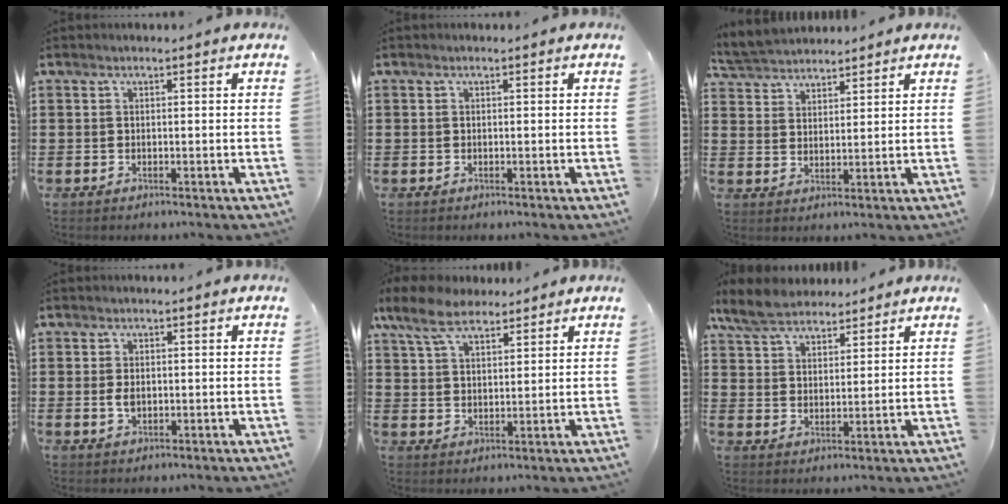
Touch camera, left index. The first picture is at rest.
{"total": 0.0}
{"total": 4.7, "force": [4.6, 1.1, 0.3], "torque": [-0.025, -0.011, 0.086]}
{"total": 2.1, "force": [0.1, 1.1, 1.8], "torque": [-0.044, 0.000, -0.001]}
{"total": 8.2, "force": [6.3, 3.2, 4.2], "torque": [-0.101, -0.004, 0.119]}
{"total": 6.8, "force": [5.8, 2.6, 2.4], "torque": [-0.069, -0.004, 0.110]}